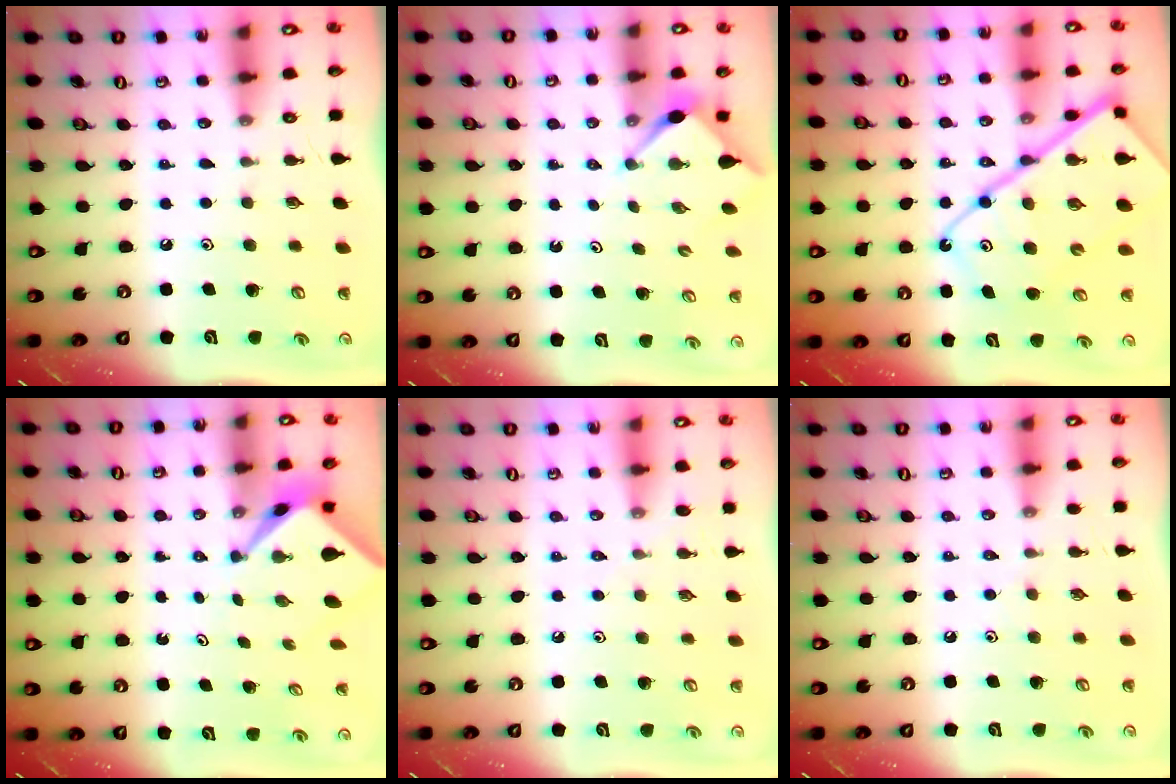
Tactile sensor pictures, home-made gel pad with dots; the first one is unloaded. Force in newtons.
{"total": 2.8, "press": 2.8, "slide": 0.3}
{"total": 17.5, "press": 17.4, "slide": 1.8}
{"total": 2.4, "press": 2.4, "slide": 0.1}
{"total": 3.5, "press": 3.4, "slide": 0.7}
{"total": 4.6, "press": 4.6, "slide": 0.5}